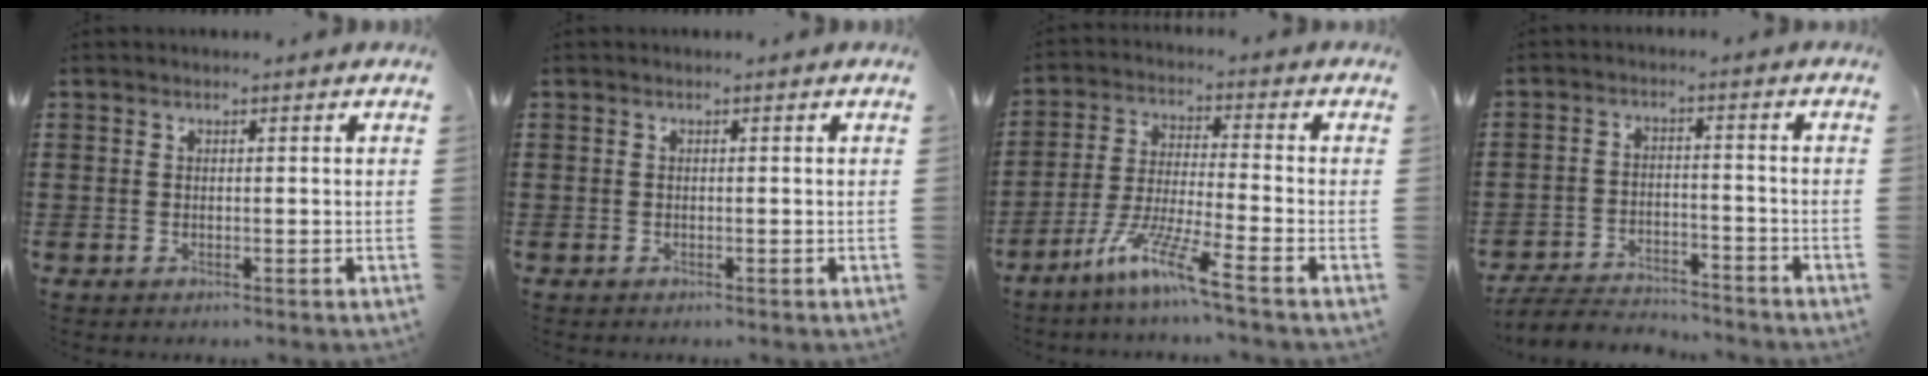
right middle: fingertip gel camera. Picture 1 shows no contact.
{"total": 0.0}
{"total": 8.5, "force": [-6.5, -0.1, 5.6], "torque": [-0.115, -0.011, -0.127]}
{"total": 4.4, "force": [-4.2, 1.0, 0.5], "torque": [-0.017, 0.007, -0.091]}